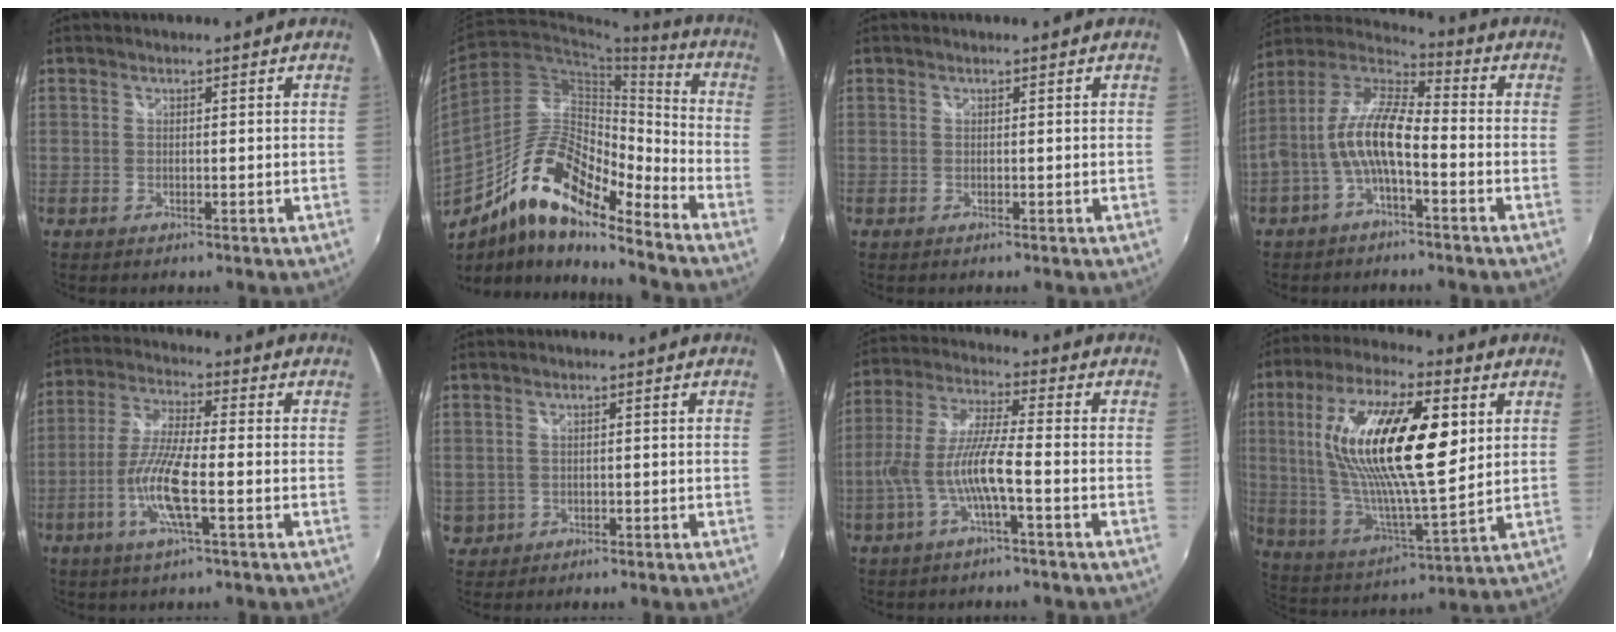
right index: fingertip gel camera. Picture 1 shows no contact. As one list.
[{"total": 17.3, "force": [-12.5, 5.1, 10.9], "torque": [-0.190, 0.006, -0.236]}, {"total": 0.0}, {"total": 11.4, "force": [-2.9, 3.7, 10.3], "torque": [-0.214, 0.015, -0.058]}, {"total": 10.5, "force": [-3.3, 1.6, 9.8], "torque": [-0.206, -0.005, -0.068]}, {"total": 3.7, "force": [0.1, 3.5, 1.0], "torque": [-0.020, 0.001, 0.010]}, {"total": 9.8, "force": [-3.6, 0.6, 9.1], "torque": [-0.190, -0.002, -0.063]}, {"total": 23.7, "force": [6.1, 7.3, 21.7], "torque": [-0.404, 0.008, 0.113]}]